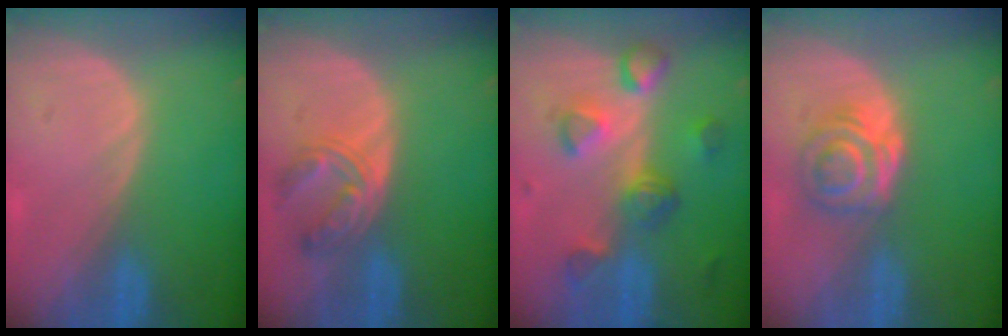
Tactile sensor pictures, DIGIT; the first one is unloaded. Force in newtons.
{"total": 5.5, "press": 5.4, "slide": 1.0}
{"total": 8.0, "press": 7.3, "slide": 3.1}
{"total": 6.3, "press": 5.2, "slide": 3.5}